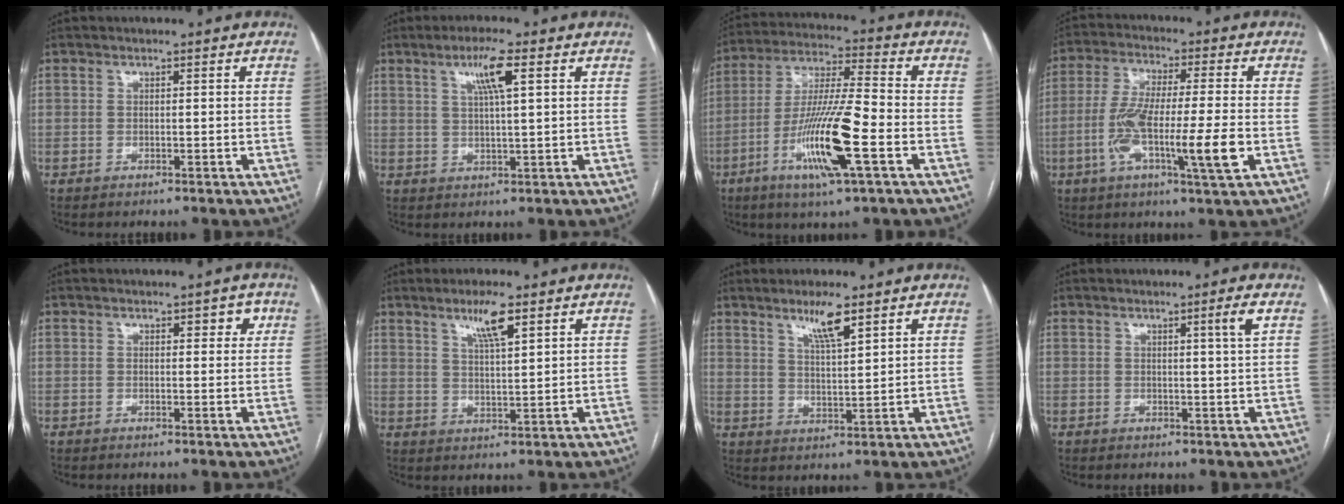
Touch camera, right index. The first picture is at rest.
{"total": 5.6, "force": [2.5, 0.1, 5.0], "torque": [-0.091, 0.003, 0.043]}
{"total": 15.0, "force": [-5.4, 0.7, 14.0], "torque": [-0.275, -0.014, -0.100]}
{"total": 13.2, "force": [-3.4, 0.6, 12.8], "torque": [-0.240, -0.006, -0.065]}
{"total": 2.4, "force": [1.2, 1.2, 1.7], "torque": [-0.016, 0.004, 0.014]}
{"total": 5.6, "force": [3.5, 0.5, 4.3], "torque": [-0.078, -0.003, 0.063]}
{"total": 5.7, "force": [3.9, 0.4, 4.1], "torque": [-0.074, -0.007, 0.071]}
{"total": 2.2, "force": [0.9, -0.8, 1.8], "torque": [-0.029, -0.008, 0.018]}